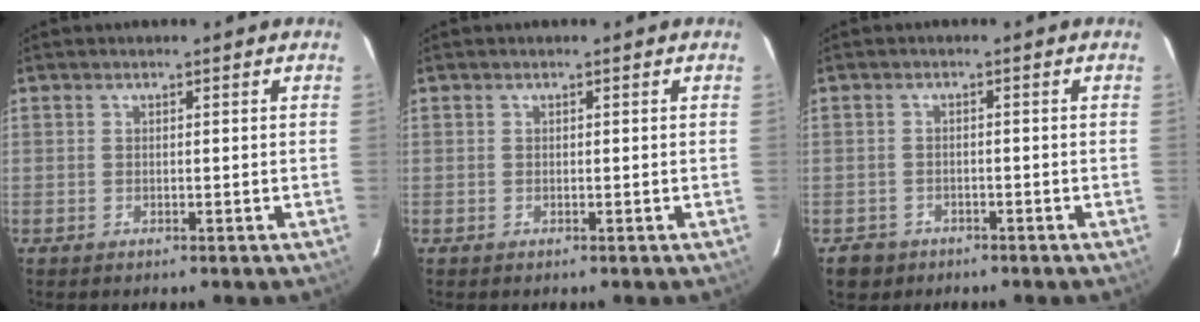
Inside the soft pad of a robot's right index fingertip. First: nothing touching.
{"total": 0.0}
{"total": 2.9, "force": [-1.6, 2.4, -0.1], "torque": [-0.006, 0.008, -0.024]}